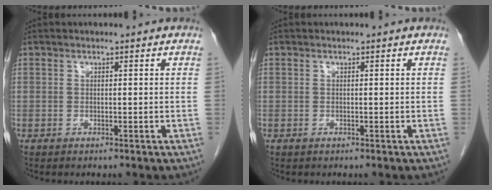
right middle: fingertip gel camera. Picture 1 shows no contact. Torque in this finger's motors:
{"motor_torque": [0.15, 0.00, 0.08, 0.01]}